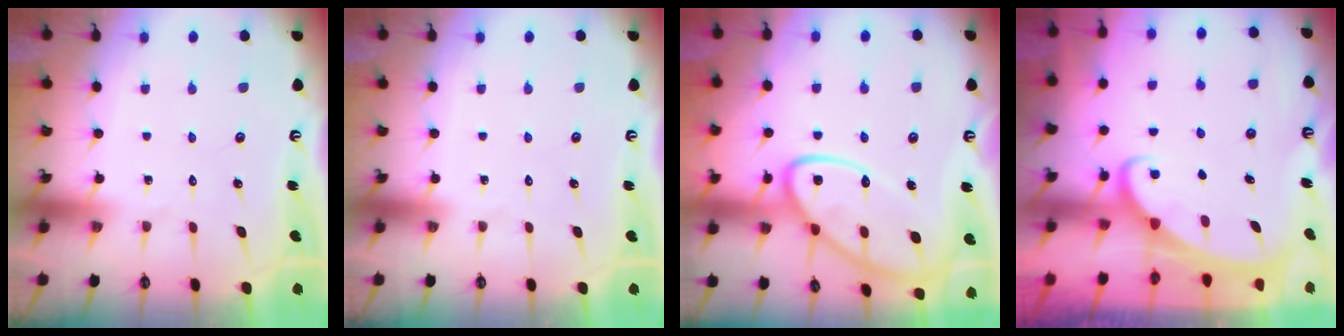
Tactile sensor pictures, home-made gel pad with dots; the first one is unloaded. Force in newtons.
{"total": 0.0}
{"total": 17.1, "press": 17.1, "slide": 1.5}
{"total": 2.4, "press": 2.4, "slide": 0.3}